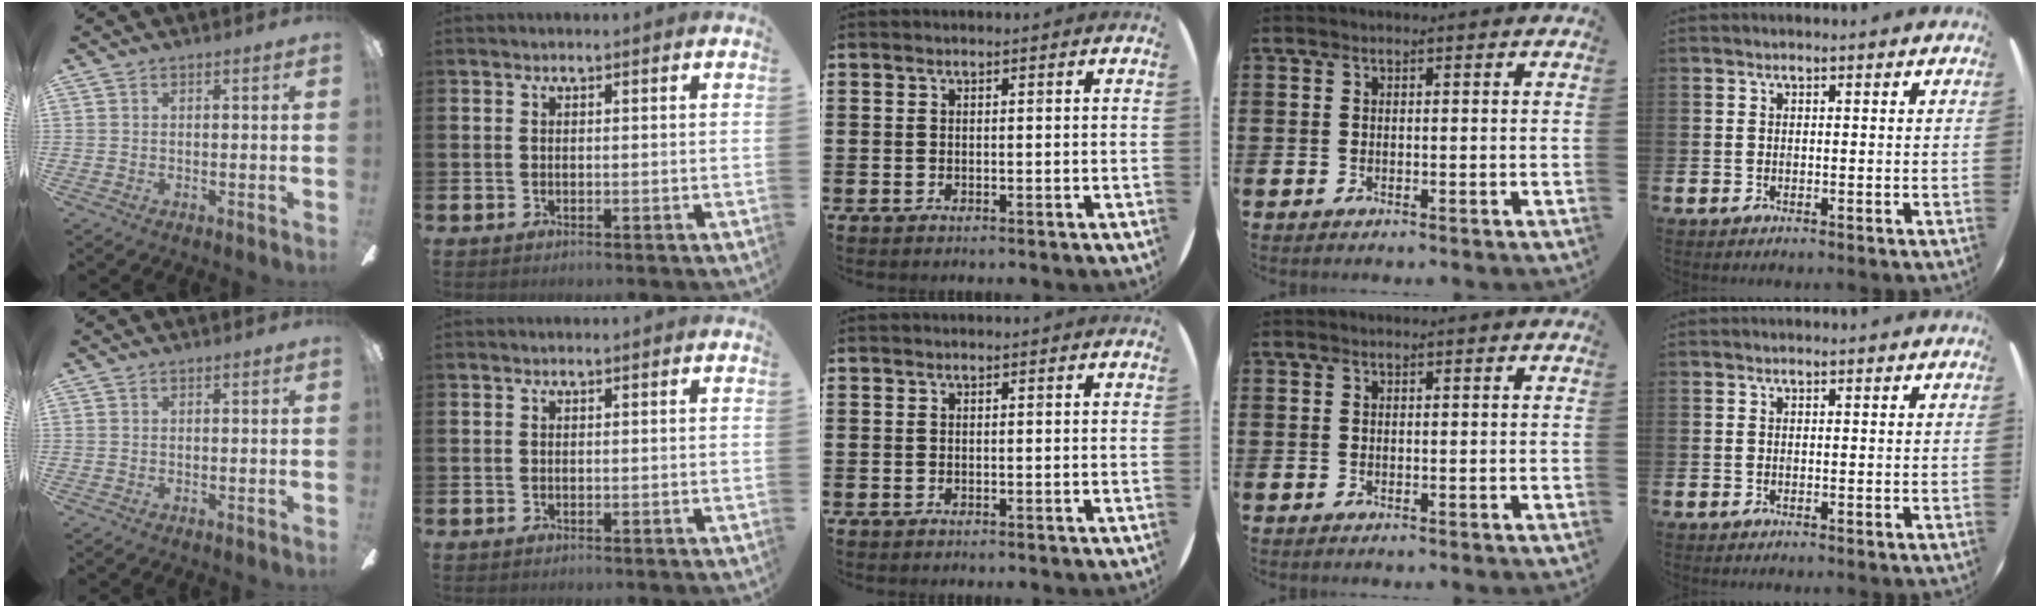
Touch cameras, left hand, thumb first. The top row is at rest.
{}